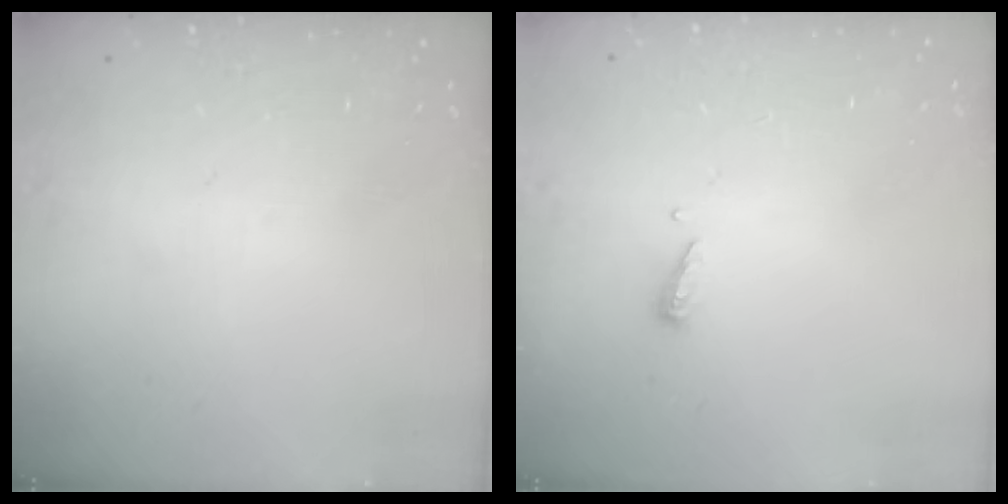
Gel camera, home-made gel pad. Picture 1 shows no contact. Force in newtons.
{"total": 5.3, "press": 5.3, "slide": 0.5}